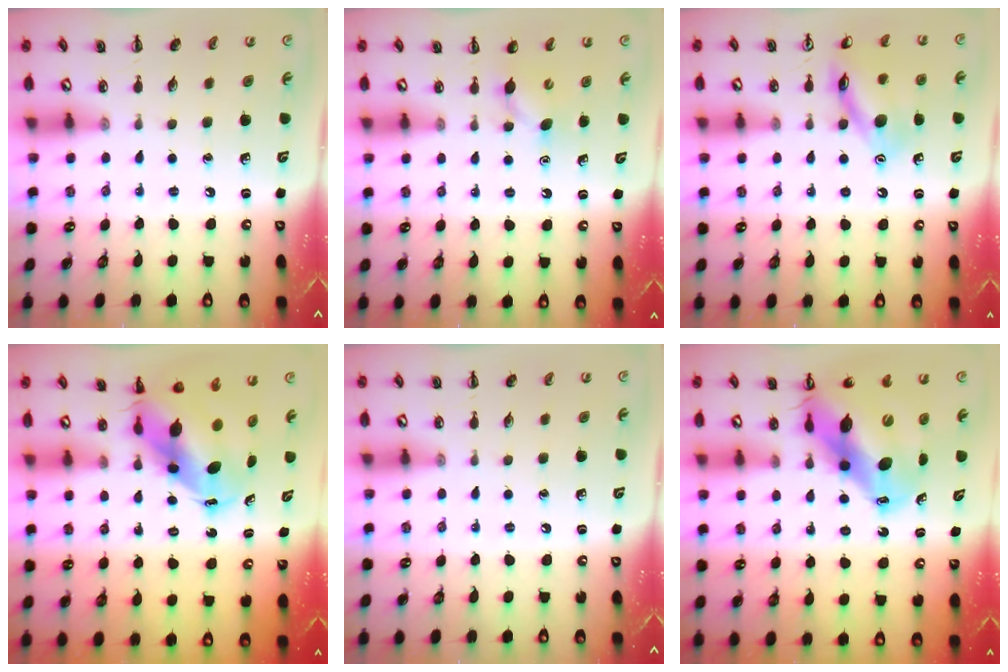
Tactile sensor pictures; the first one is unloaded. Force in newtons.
{"total": 4.1, "press": 3.9, "slide": 1.0}
{"total": 13.3, "press": 13.3, "slide": 0.9}
{"total": 8.0, "press": 7.7, "slide": 2.1}
{"total": 0.0}
{"total": 14.9, "press": 14.2, "slide": 4.6}